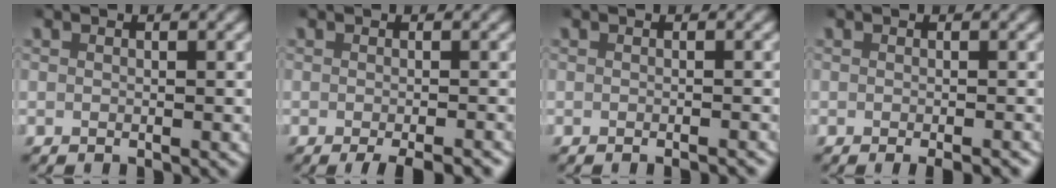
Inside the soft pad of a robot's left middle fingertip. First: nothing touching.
{"total": 3.6, "force": [-2.7, 0.8, 2.2], "torque": [-0.019, -0.003, -0.038]}
{"total": 1.3, "force": [-1.1, 0.0, 0.5], "torque": [-0.004, 0.002, -0.018]}
{"total": 1.9, "force": [-1.5, 0.3, 1.2], "torque": [-0.005, 0.001, -0.021]}